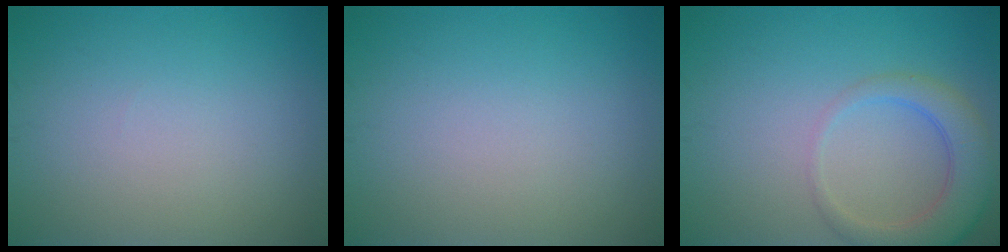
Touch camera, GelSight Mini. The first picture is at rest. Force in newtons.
{"total": 0.0}
{"total": 4.4, "press": 4.3, "slide": 0.6}